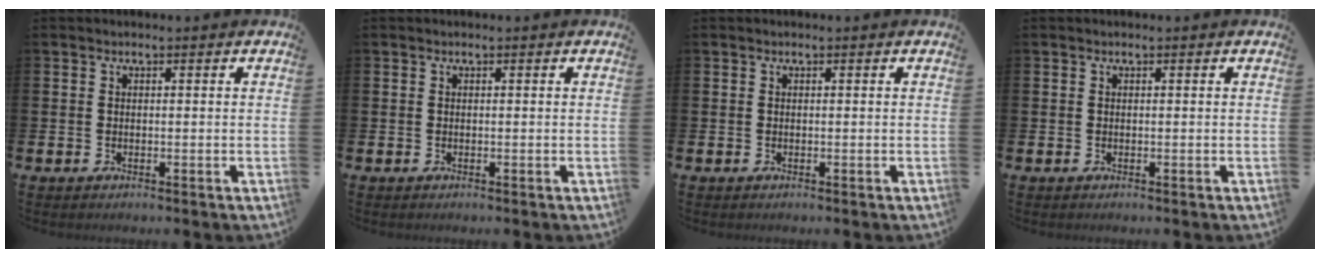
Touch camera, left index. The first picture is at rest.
{"total": 0.0}
{"total": 0.0}
{"total": 0.0}